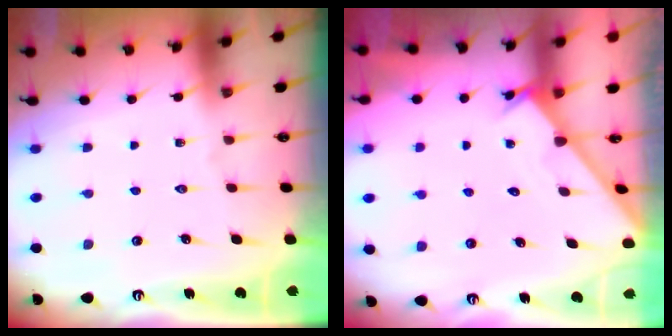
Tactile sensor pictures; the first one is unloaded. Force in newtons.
{"total": 2.6, "press": 2.6, "slide": 0.2}